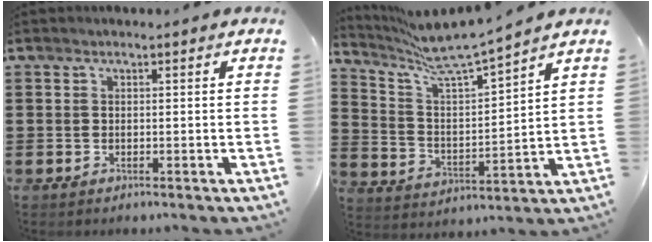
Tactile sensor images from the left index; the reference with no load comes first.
{"total": 8.3, "force": [7.2, 0.4, 3.9], "torque": [-0.107, -0.046, 0.122]}